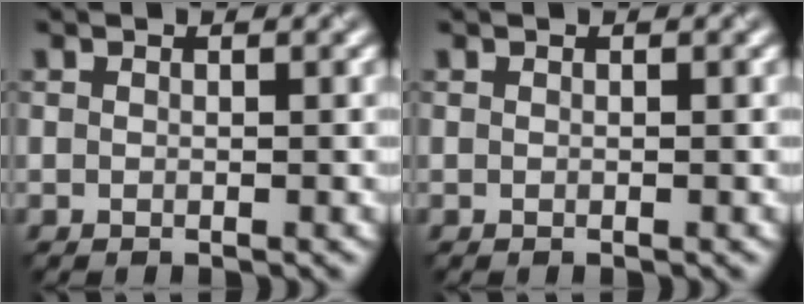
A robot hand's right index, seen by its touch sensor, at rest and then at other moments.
{"total": 0.0}